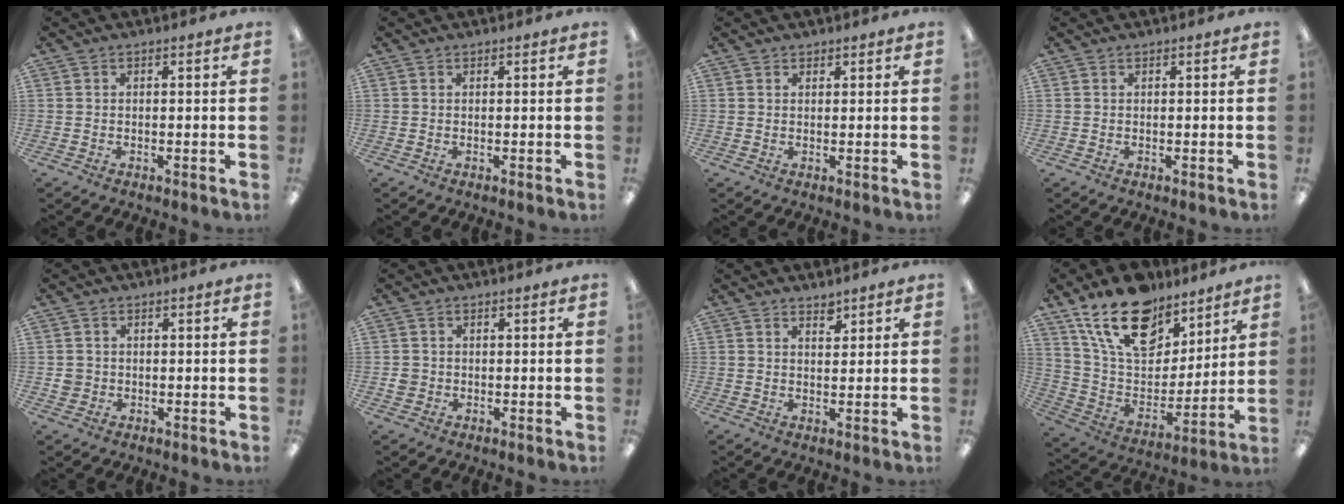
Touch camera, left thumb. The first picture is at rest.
{"total": 0.0}
{"total": 0.9, "force": [0.8, 0.4, 0.0], "torque": [0.000, -0.001, 0.017]}
{"total": 0.0}
{"total": 2.4, "force": [-0.1, 2.3, 0.5], "torque": [-0.010, 0.003, -0.001]}
{"total": 2.0, "force": [-0.2, 1.9, 0.5], "torque": [-0.010, 0.005, -0.005]}
{"total": 2.5, "force": [2.2, 0.9, 0.6], "torque": [0.011, -0.021, 0.036]}
{"total": 19.8, "force": [13.8, 10.6, 9.5], "torque": [-0.179, -0.073, 0.251]}